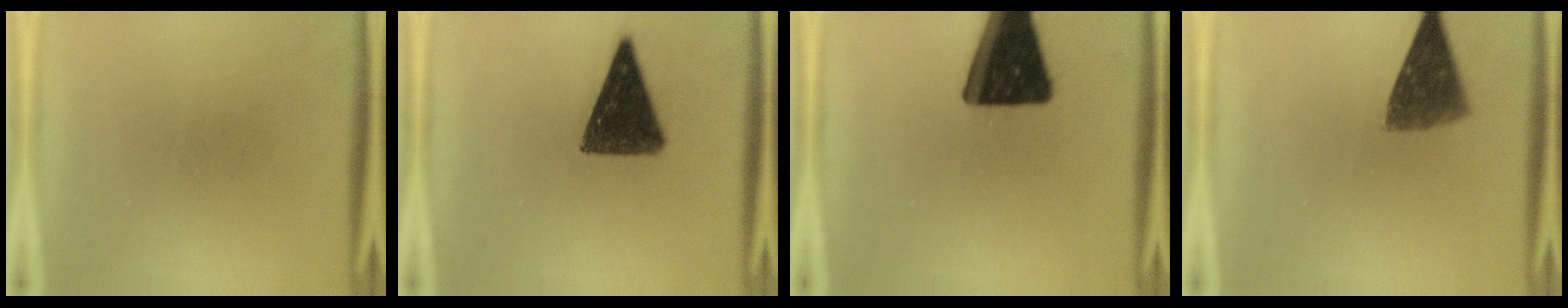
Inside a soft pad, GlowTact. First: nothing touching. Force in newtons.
{"total": 12.4}
{"total": 19.3}
{"total": 8.0}